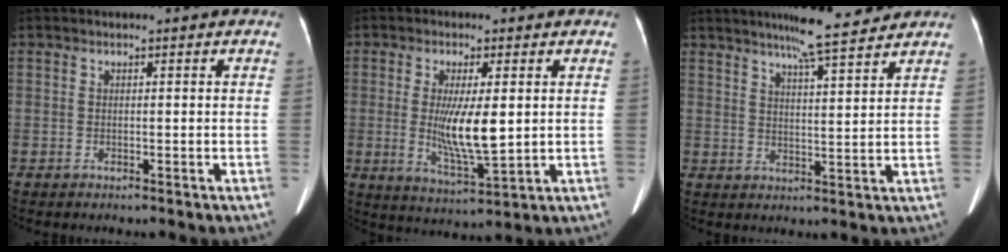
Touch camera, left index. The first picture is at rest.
{"total": 8.4, "force": [-0.5, 1.4, 8.3], "torque": [-0.160, -0.022, -0.002]}
{"total": 8.3, "force": [6.7, 0.2, 4.8], "torque": [-0.073, 0.008, 0.098]}